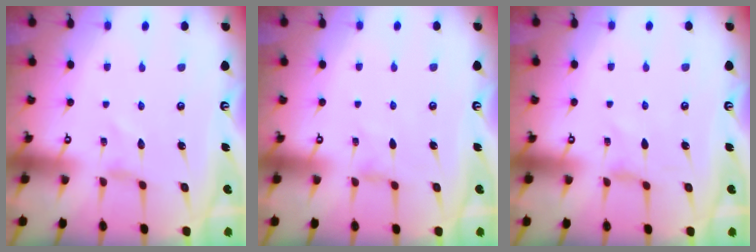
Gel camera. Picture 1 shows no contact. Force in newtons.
{"total": 1.0, "press": 1.0, "slide": 0.2}
{"total": 0.0}